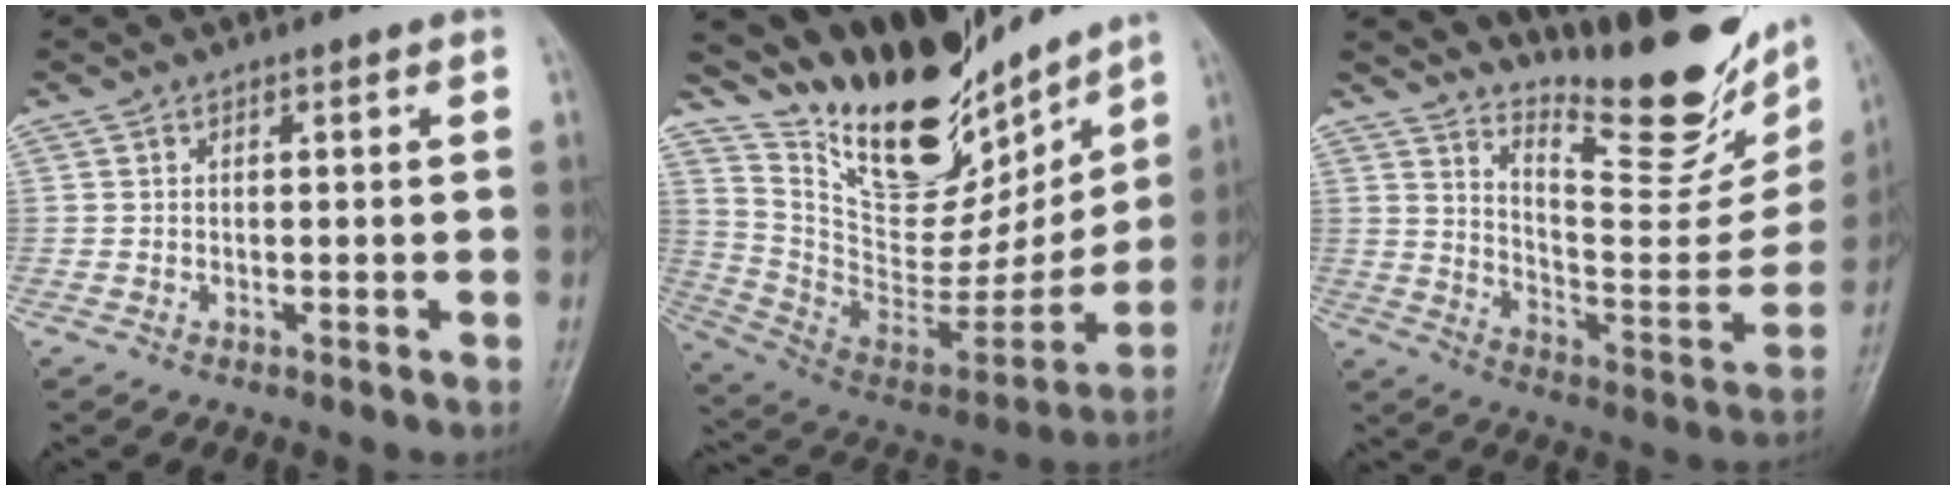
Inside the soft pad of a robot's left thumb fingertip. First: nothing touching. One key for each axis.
{"total": 25.8, "fx": 20.0, "fy": 10.6, "fz": 12.5, "tx": -0.162, "ty": -0.098, "tz": 0.344}
{"total": 25.0, "fx": 17.8, "fy": 7.4, "fz": 16.0, "tx": -0.188, "ty": -0.119, "tz": 0.267}